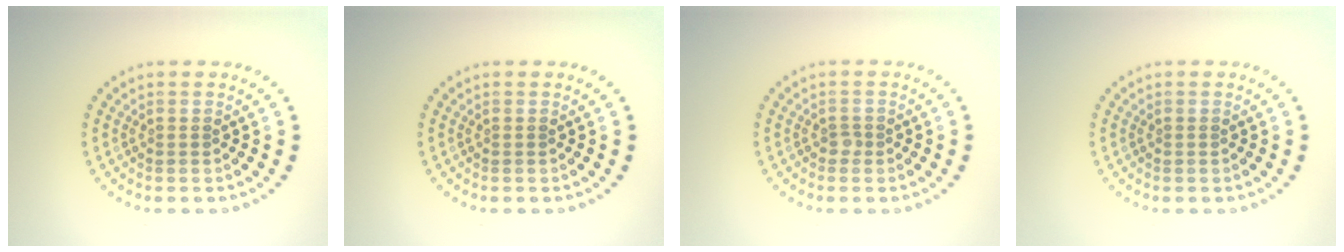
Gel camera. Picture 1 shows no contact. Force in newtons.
{"total": 0.0}
{"total": 0.6, "press": 0.5, "slide": 0.4}
{"total": 0.0}